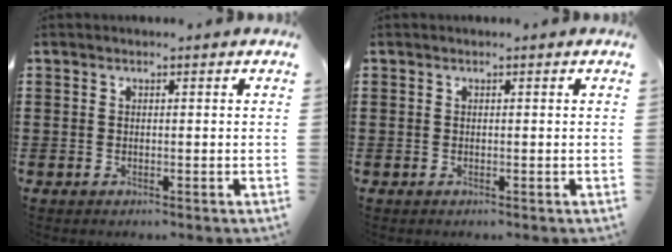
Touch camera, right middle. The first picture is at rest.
{"total": 0.0}